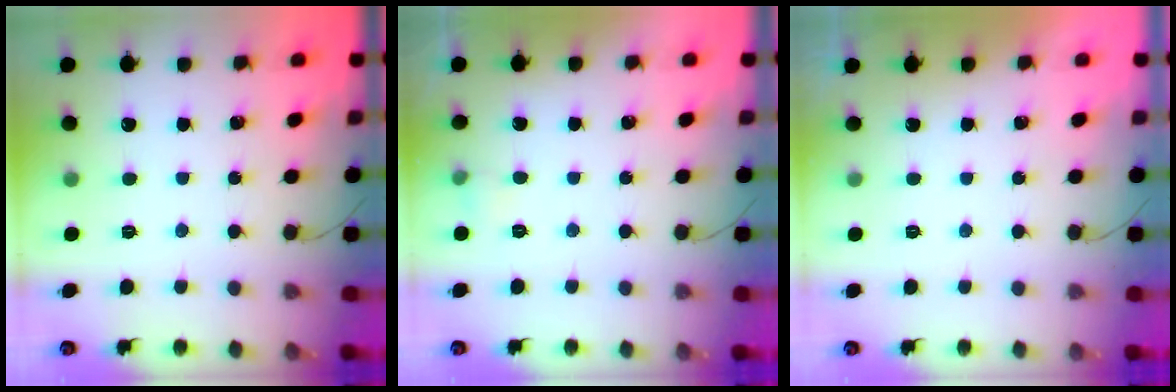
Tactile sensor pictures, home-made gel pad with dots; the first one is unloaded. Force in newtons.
{"total": 3.3, "press": 3.0, "slide": 1.2}
{"total": 0.0}